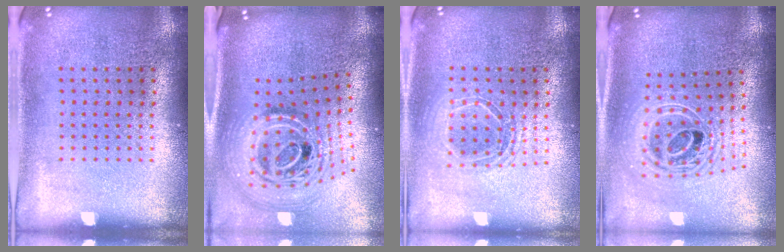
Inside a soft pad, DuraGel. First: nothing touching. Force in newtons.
{"total": 3.0, "press": 2.1, "slide": 2.3}
{"total": 1.5, "press": 1.3, "slide": 0.8}
{"total": 2.4, "press": 1.8, "slide": 1.6}